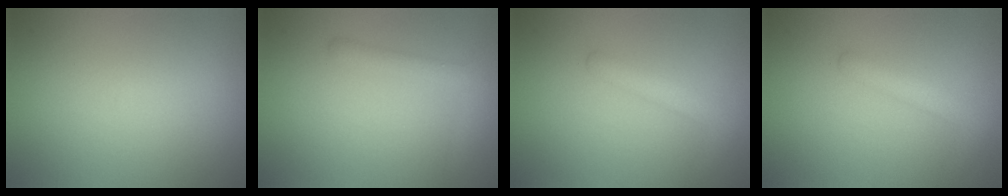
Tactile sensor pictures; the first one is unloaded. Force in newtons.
{"total": 1.7, "press": 1.7, "slide": 0.1}
{"total": 2.0, "press": 1.9, "slide": 0.1}
{"total": 2.0, "press": 1.9, "slide": 0.1}